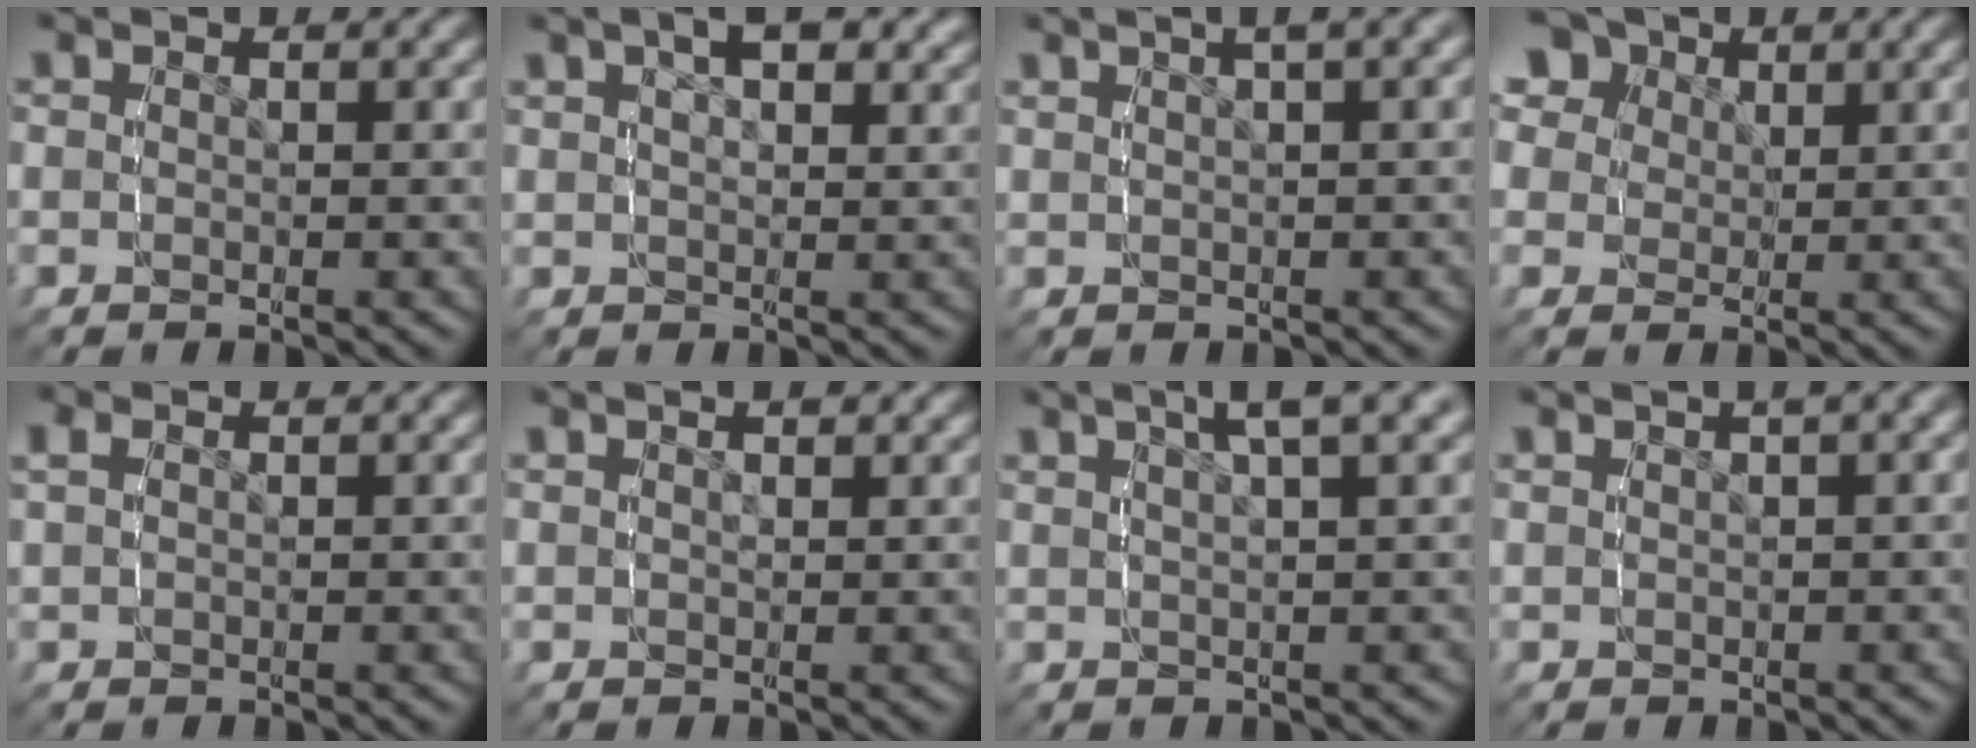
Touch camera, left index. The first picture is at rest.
{"total": 4.0, "force": [2.3, 1.7, 2.9], "torque": [-0.029, 0.012, 0.038]}
{"total": 4.2, "force": [2.5, 0.9, 3.3], "torque": [-0.033, 0.024, 0.040]}
{"total": 9.0, "force": [4.5, 6.6, 4.2], "torque": [-0.080, 0.010, 0.070]}
{"total": 0.9, "force": [0.4, 0.6, 0.6], "torque": [-0.020, -0.003, 0.017]}
{"total": 1.2, "force": [1.0, 0.3, 0.6], "torque": [0.000, -0.003, 0.024]}
{"total": 5.7, "force": [3.9, 1.3, 4.0], "torque": [-0.052, 0.023, 0.060]}
{"total": 2.3, "force": [1.4, 0.2, 1.8], "torque": [-0.015, 0.016, 0.026]}